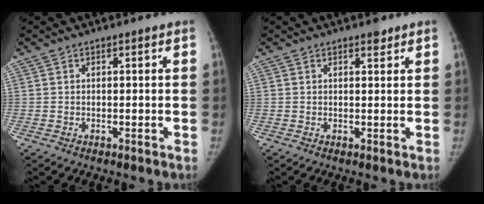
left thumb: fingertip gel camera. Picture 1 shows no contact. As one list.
[{"total": 1.5, "force": [1.1, 0.7, 0.7], "torque": [-0.003, -0.006, 0.014]}]